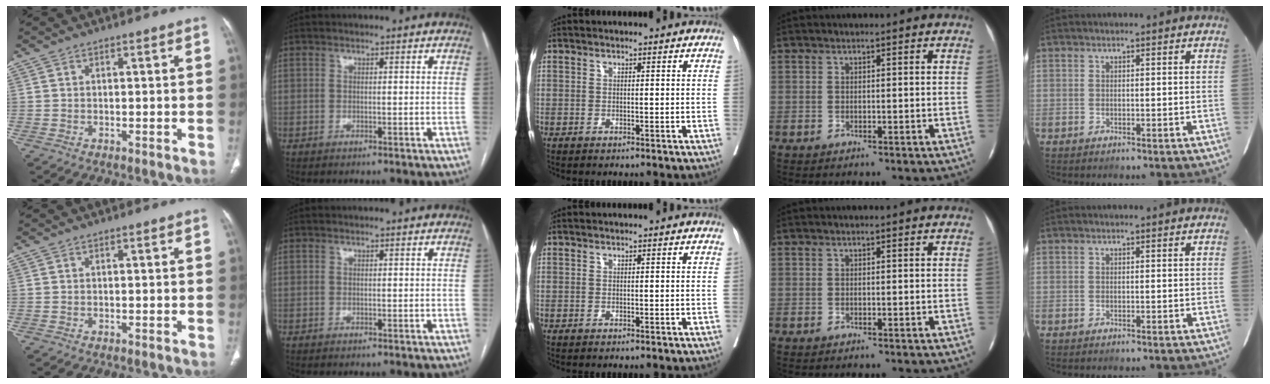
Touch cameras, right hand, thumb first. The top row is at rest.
{}